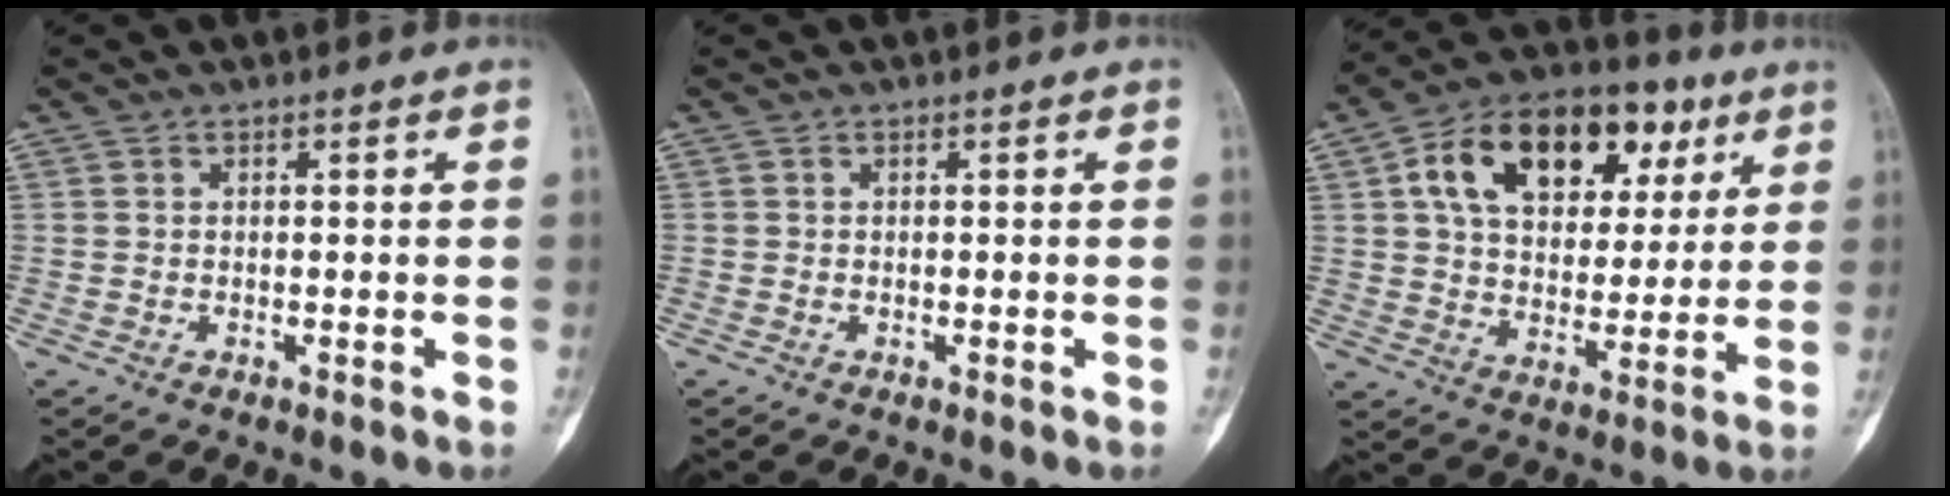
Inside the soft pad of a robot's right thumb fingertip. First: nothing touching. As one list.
[{"total": 0.0}, {"total": 21.7, "force": [8.4, 13.8, 14.5], "torque": [-0.193, 0.005, 0.130]}]